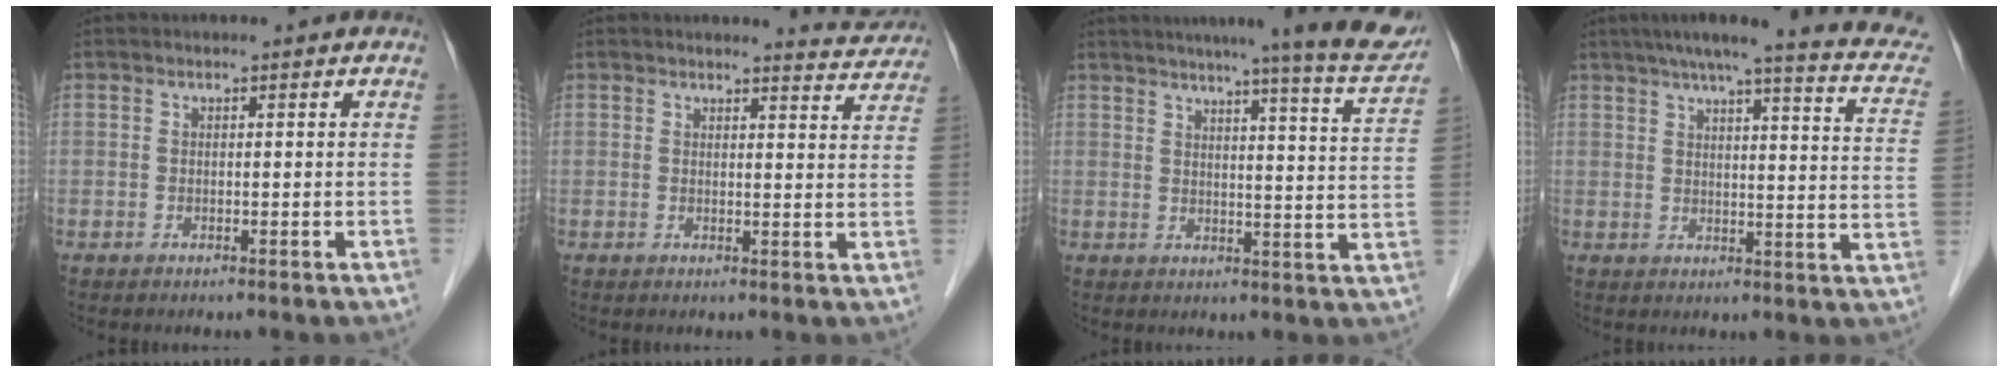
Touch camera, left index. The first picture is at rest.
{"total": 4.3, "force": [4.3, 0.3, -0.4], "torque": [0.002, -0.025, 0.033]}
{"total": 17.3, "force": [15.0, -0.6, 8.5], "torque": [-0.117, -0.047, 0.170]}
{"total": 19.2, "force": [15.5, 1.7, 11.2], "torque": [-0.152, -0.007, 0.172]}